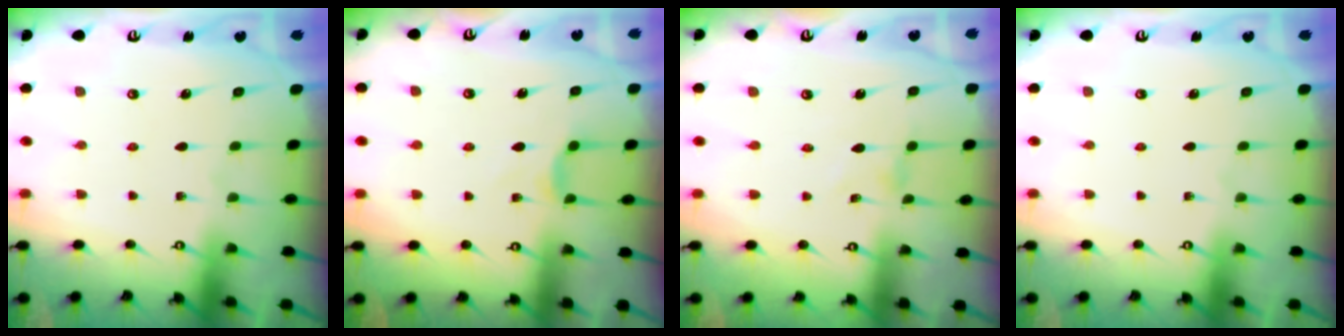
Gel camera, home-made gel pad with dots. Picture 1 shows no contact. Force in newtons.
{"total": 4.2, "press": 4.2, "slide": 0.7}
{"total": 0.0}
{"total": 0.0}